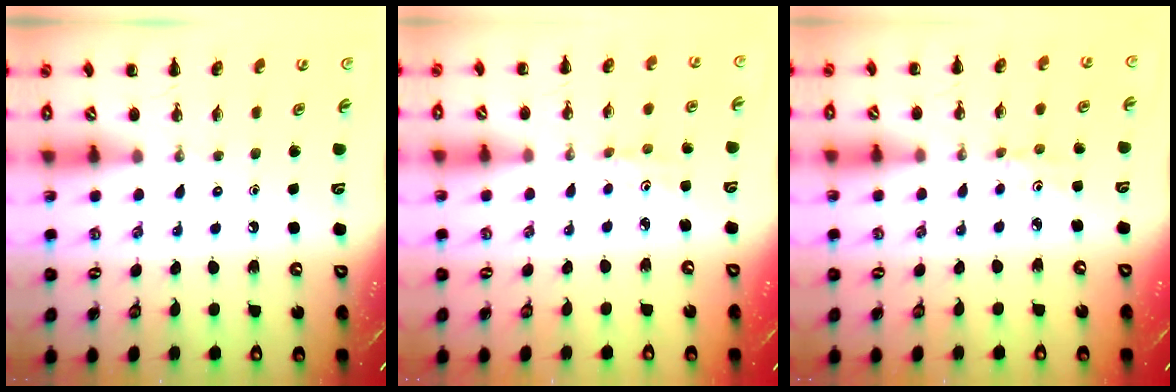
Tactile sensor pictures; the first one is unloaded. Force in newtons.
{"total": 2.9, "press": 2.8, "slide": 0.8}
{"total": 3.5, "press": 3.4, "slide": 0.9}